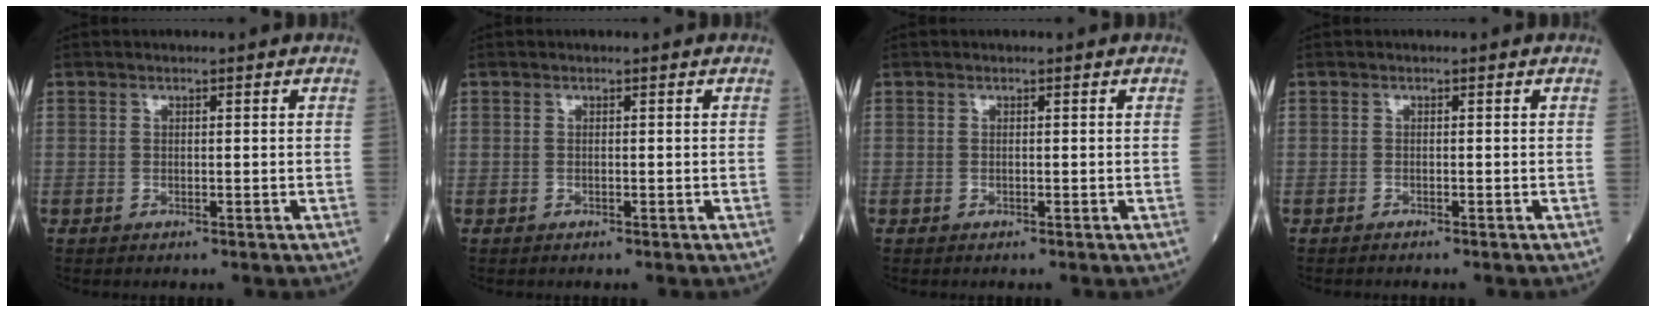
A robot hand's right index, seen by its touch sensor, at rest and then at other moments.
{"total": 0.0}
{"total": 0.0}
{"total": 0.7, "force": [-0.7, 0.0, 0.2], "torque": [0.003, 0.002, -0.011]}